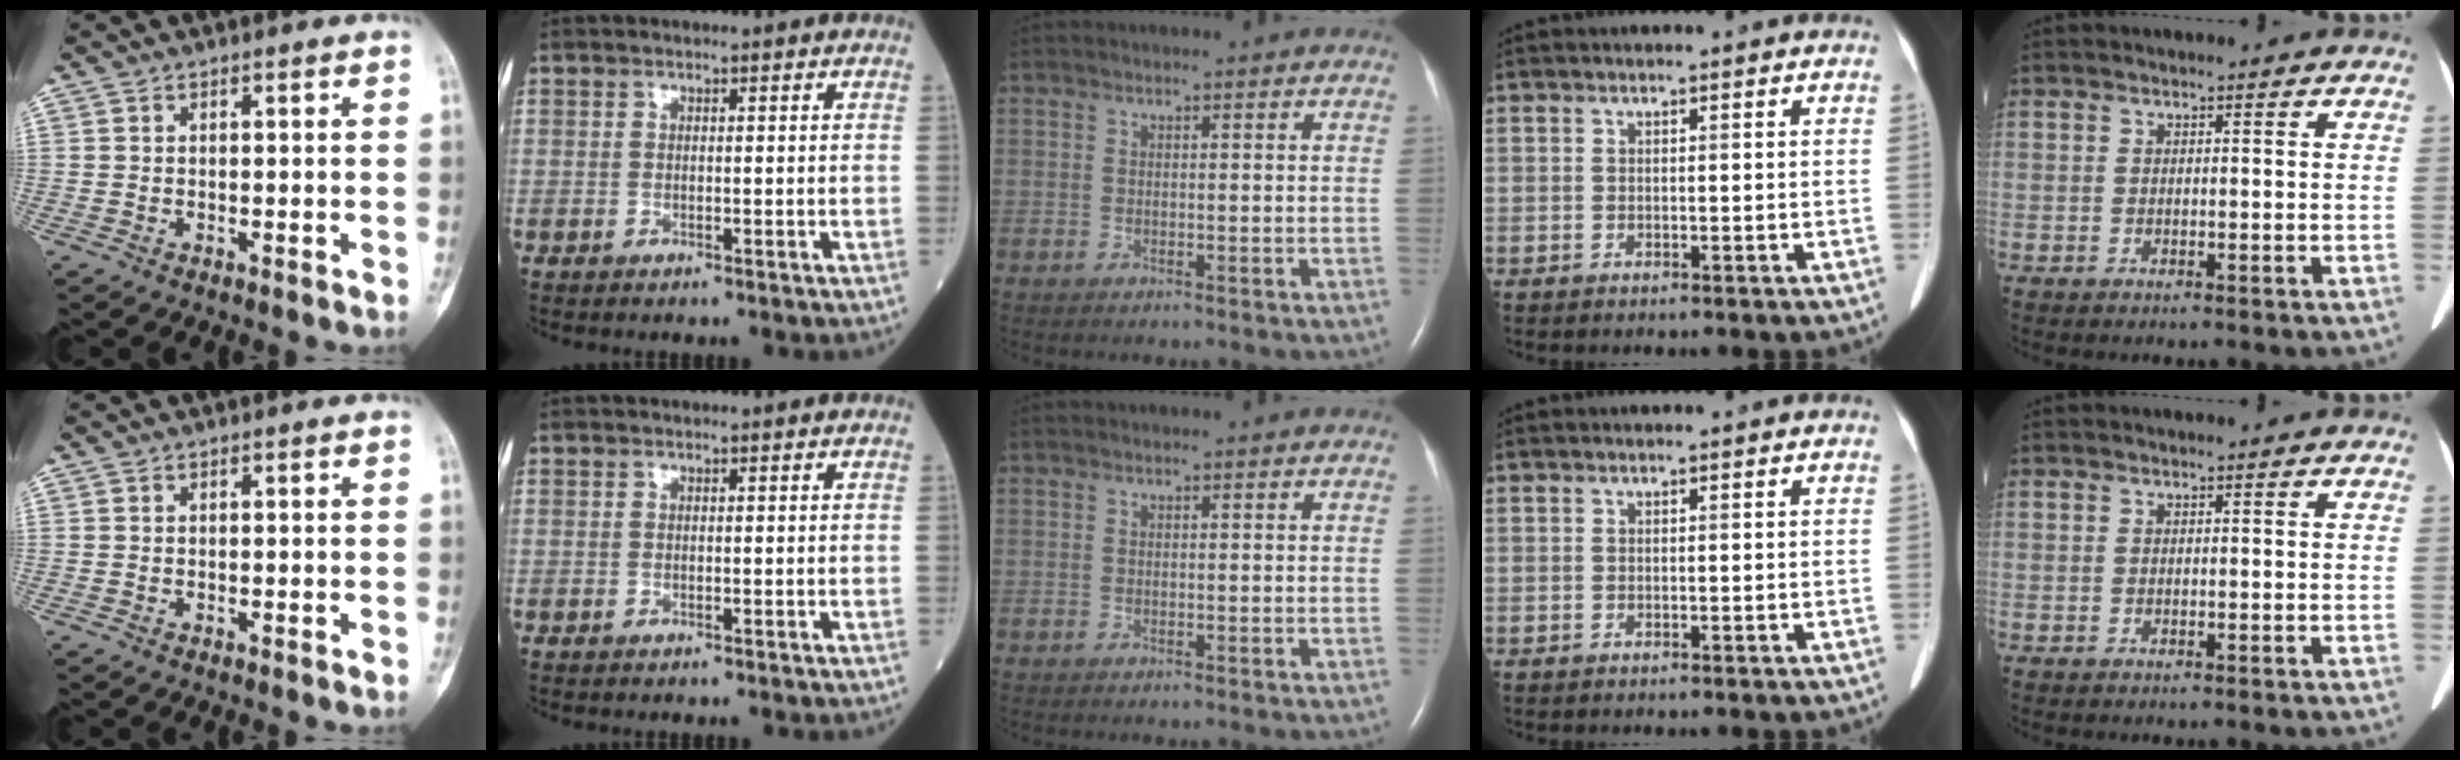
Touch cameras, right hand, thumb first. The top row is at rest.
{}